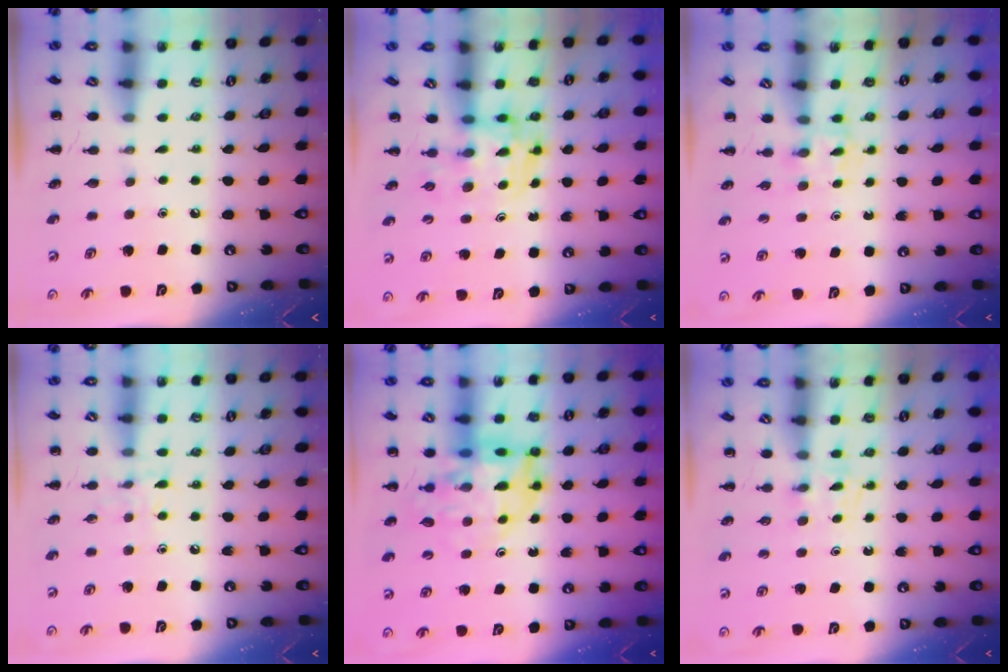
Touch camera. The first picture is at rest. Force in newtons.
{"total": 3.7, "press": 3.6, "slide": 0.6}
{"total": 2.3, "press": 2.1, "slide": 0.9}
{"total": 5.6, "press": 5.5, "slide": 1.0}
{"total": 13.4, "press": 12.8, "slide": 4.1}
{"total": 2.5, "press": 2.2, "slide": 1.1}